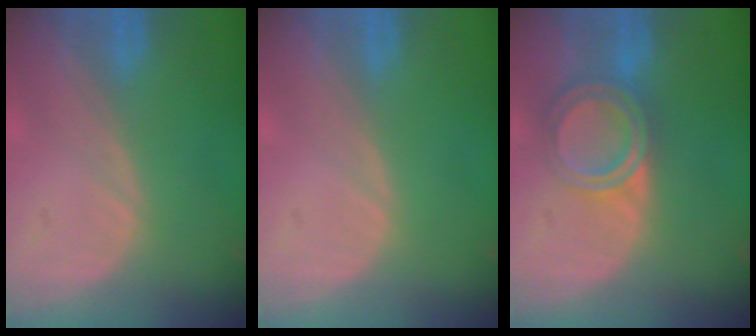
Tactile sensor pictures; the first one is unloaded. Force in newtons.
{"total": 0.0}
{"total": 6.4, "press": 5.4, "slide": 3.4}